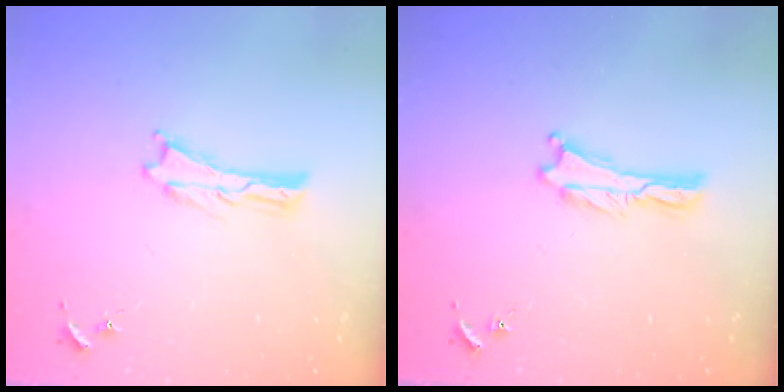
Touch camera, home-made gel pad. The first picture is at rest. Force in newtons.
{"total": 0.0}